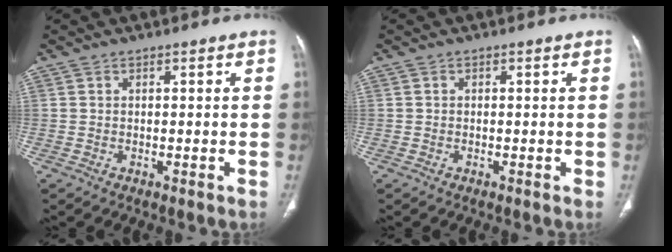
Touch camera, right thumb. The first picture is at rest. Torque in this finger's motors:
{"motor_torque": [1.77, 3.16, 0.83, -0.75, 0.04]}